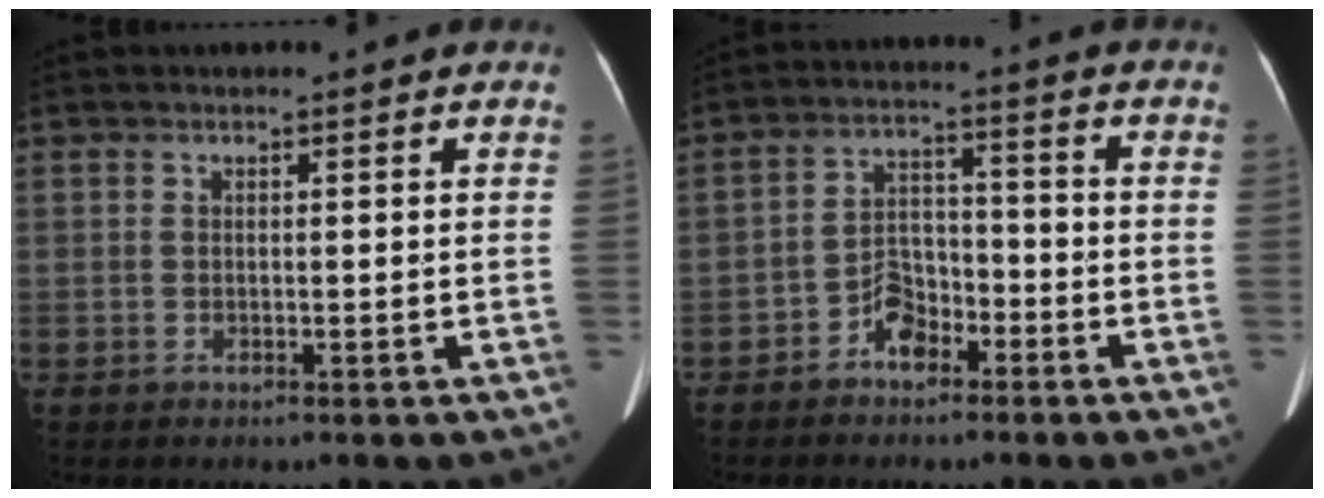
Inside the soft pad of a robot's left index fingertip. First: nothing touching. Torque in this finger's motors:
{"motor_torque": [0.05, 0.10, 0.04, 0.01]}